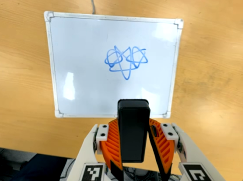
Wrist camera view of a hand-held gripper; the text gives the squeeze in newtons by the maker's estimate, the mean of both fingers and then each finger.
{"total": 5.5, "left": 4.9, "right": 6.0}